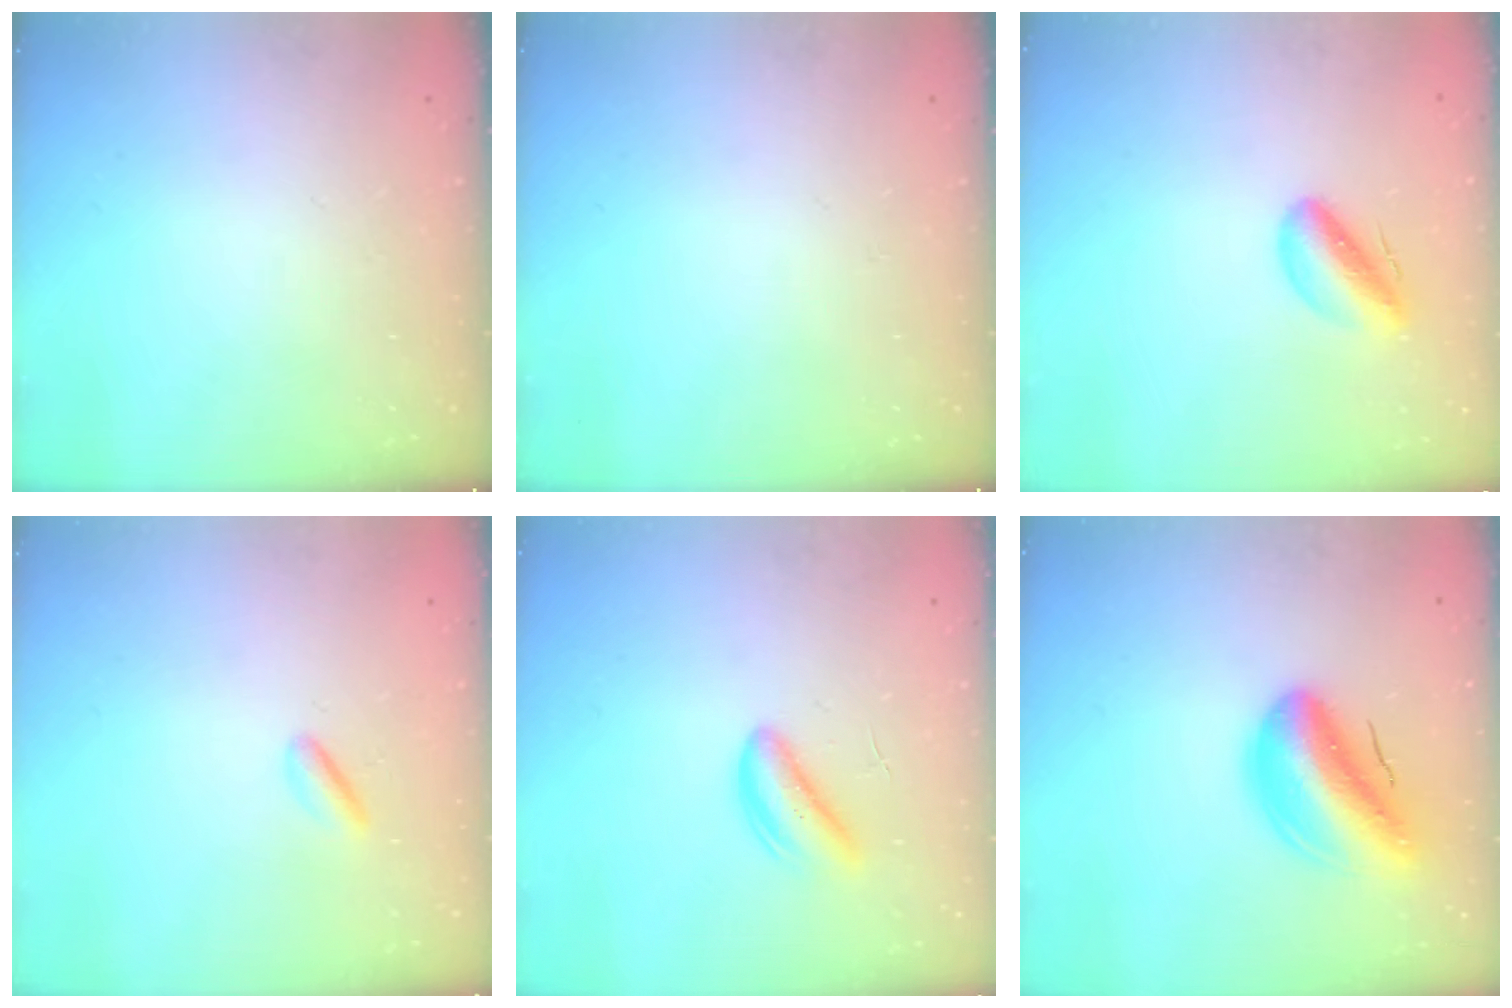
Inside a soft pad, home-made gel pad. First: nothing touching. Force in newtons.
{"total": 0.0}
{"total": 7.3, "press": 6.9, "slide": 2.3}
{"total": 2.2, "press": 2.1, "slide": 0.6}
{"total": 4.1, "press": 4.1, "slide": 0.1}
{"total": 14.5, "press": 13.8, "slide": 4.5}